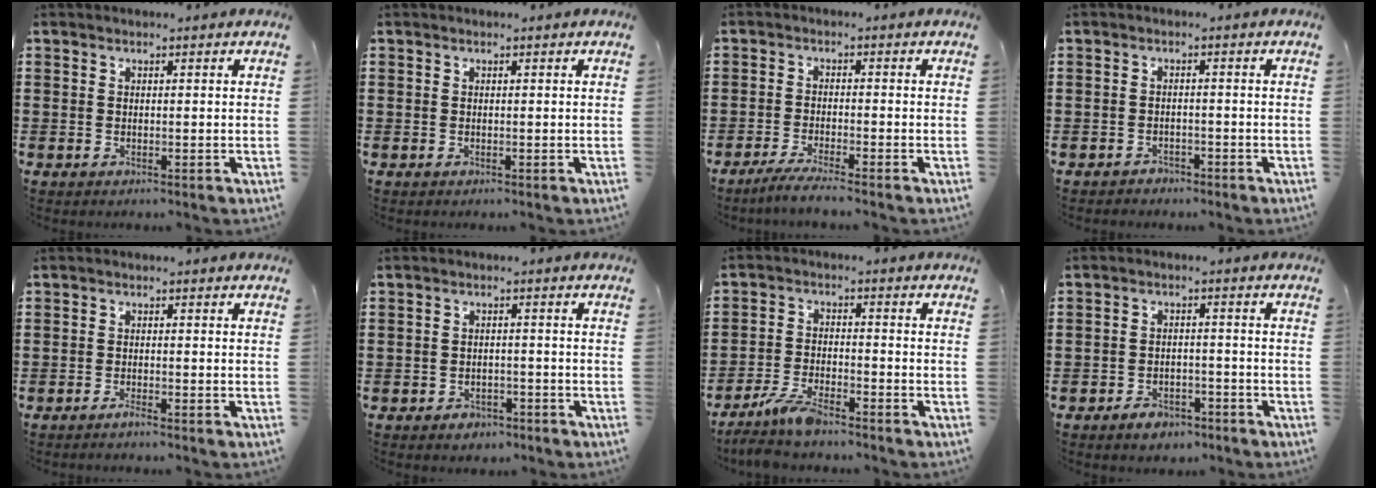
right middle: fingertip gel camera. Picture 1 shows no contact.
{"total": 0.0}
{"total": 2.8, "force": [-2.4, -0.3, 1.3], "torque": [-0.030, -0.004, -0.048]}
{"total": 1.4, "force": [-1.4, 0.5, 0.0], "torque": [-0.005, 0.002, -0.031]}
{"total": 1.2, "force": [-1.0, 0.0, 0.8], "torque": [-0.014, -0.005, -0.018]}
{"total": 1.8, "force": [-1.5, 0.9, 0.2], "torque": [-0.010, 0.000, -0.034]}
{"total": 5.4, "force": [-4.5, 0.8, 2.7], "torque": [-0.072, -0.008, -0.092]}
{"total": 3.0, "force": [-2.7, 1.3, 0.6], "torque": [-0.015, 0.007, -0.054]}